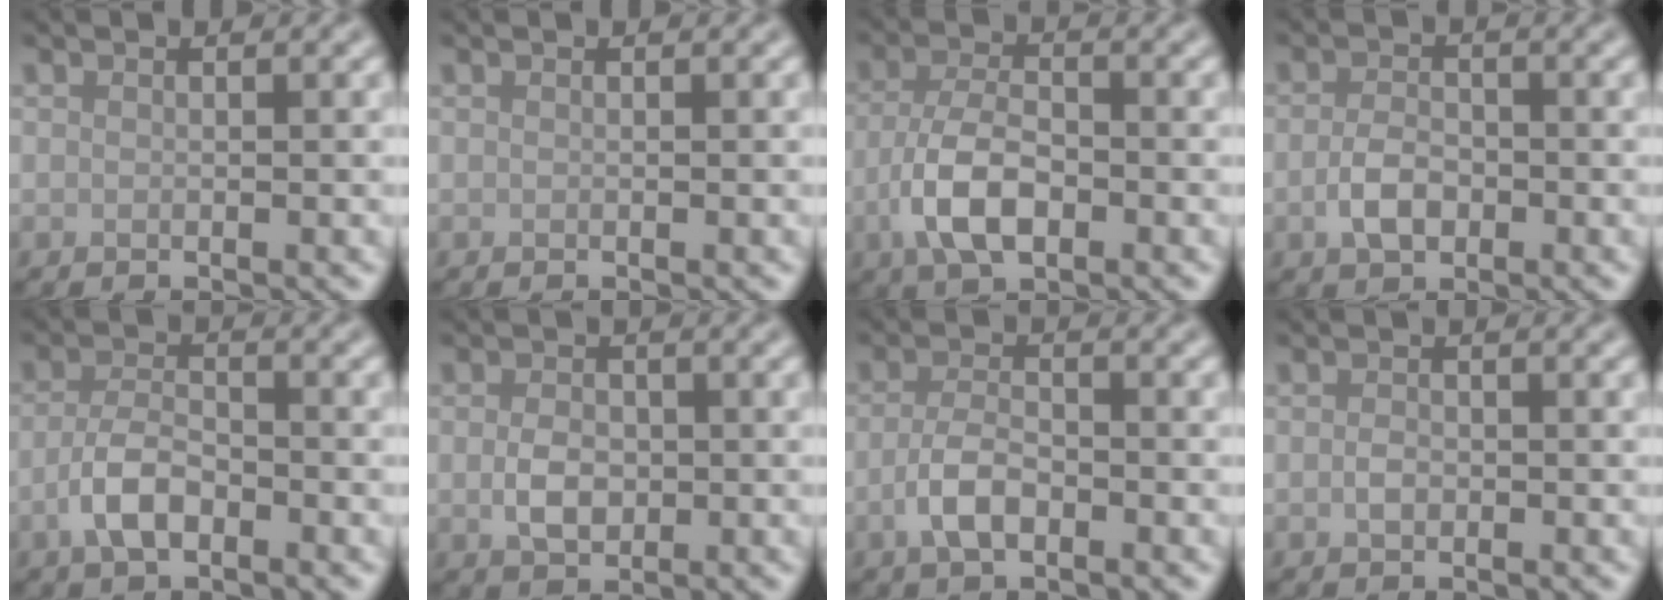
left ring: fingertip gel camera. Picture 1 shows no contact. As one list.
[{"total": 0.0}, {"total": 5.3, "force": [-2.0, 2.6, 4.1], "torque": [-0.084, 0.002, -0.044]}, {"total": 2.9, "force": [-0.8, 1.8, 2.1], "torque": [-0.041, 0.001, -0.019]}, {"total": 3.7, "force": [-1.7, 1.8, 2.7], "torque": [-0.055, 0.003, -0.039]}, {"total": 2.8, "force": [-0.3, 2.0, 1.9], "torque": [-0.038, -0.002, -0.008]}, {"total": 3.2, "force": [-1.3, 1.6, 2.5], "torque": [-0.051, 0.002, -0.031]}, {"total": 1.2, "force": [-0.3, 0.8, 0.9], "torque": [-0.018, 0.000, -0.008]}]